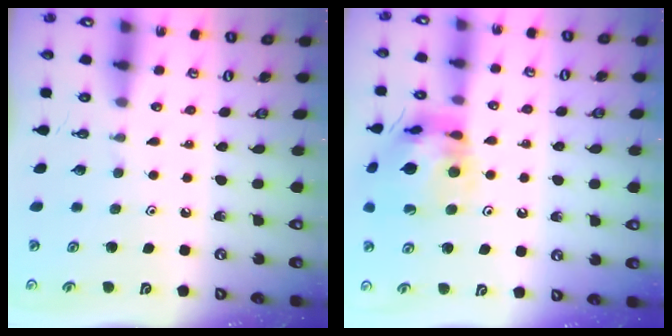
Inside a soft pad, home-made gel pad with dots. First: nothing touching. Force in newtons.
{"total": 16.0, "press": 15.9, "slide": 2.0}